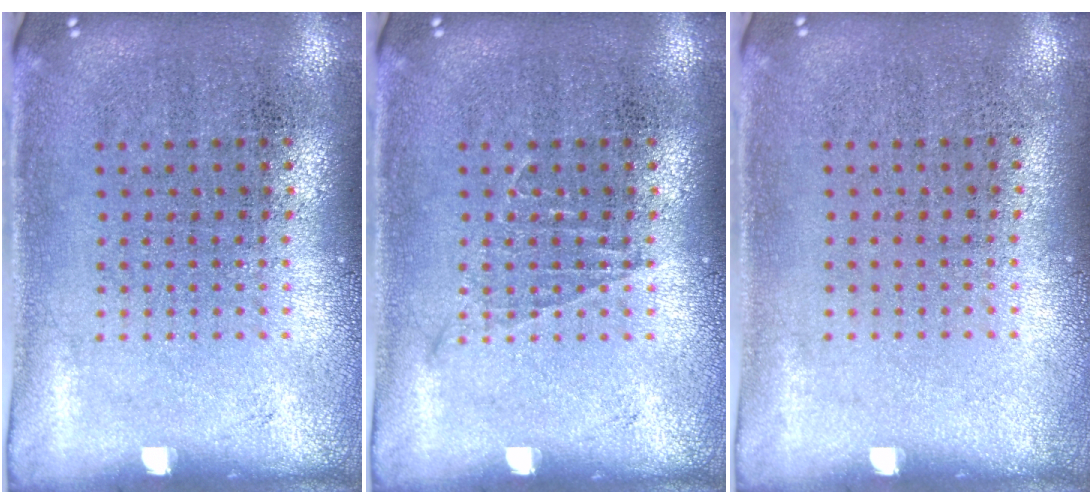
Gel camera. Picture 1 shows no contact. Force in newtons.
{"total": 0.6, "press": 0.6, "slide": 0.1}
{"total": 0.0}